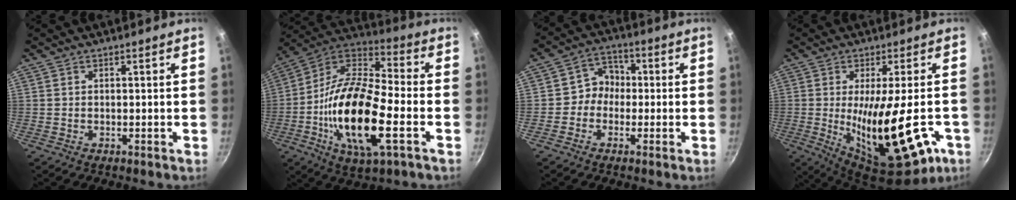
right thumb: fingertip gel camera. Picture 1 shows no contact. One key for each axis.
{"total": 22.5, "fx": -5.5, "fy": 8.5, "fz": 20.1, "tx": -0.381, "ty": 0.024, "tz": -0.122}
{"total": 5.6, "fx": -0.7, "fy": 5.0, "fz": 2.3, "tx": 0.002, "ty": 0.019, "tz": -0.027}
{"total": 20.7, "fx": -5.0, "fy": 6.9, "fz": 18.9, "tx": -0.273, "ty": -0.016, "tz": -0.055}